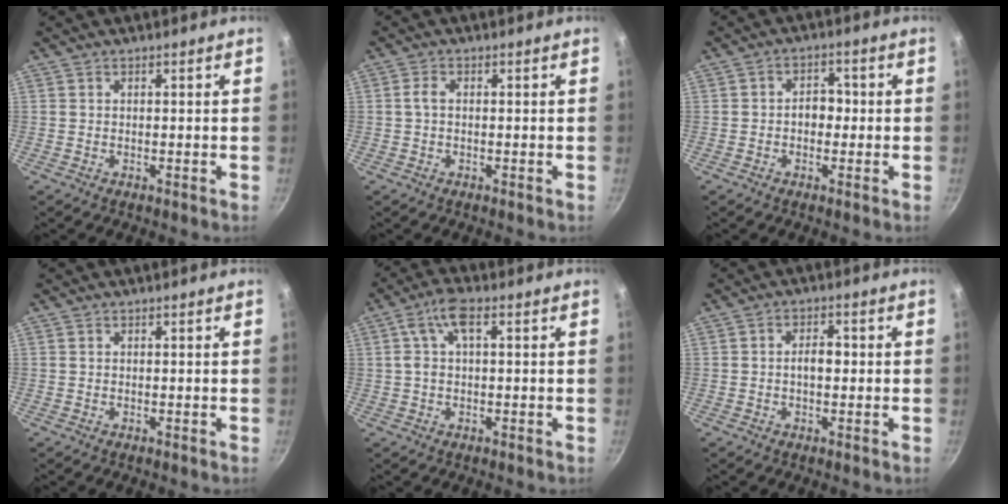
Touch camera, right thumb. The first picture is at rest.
{"total": 1.9, "force": [0.0, 1.2, 1.5], "torque": [-0.034, 0.008, -0.003]}
{"total": 4.0, "force": [-0.5, 3.0, 2.6], "torque": [-0.009, 0.014, -0.013]}
{"total": 0.0}
{"total": 5.6, "force": [1.8, 2.7, 4.6], "torque": [-0.085, 0.013, 0.030]}
{"total": 3.6, "force": [-0.2, 2.2, 2.9], "torque": [-0.031, 0.013, -0.006]}